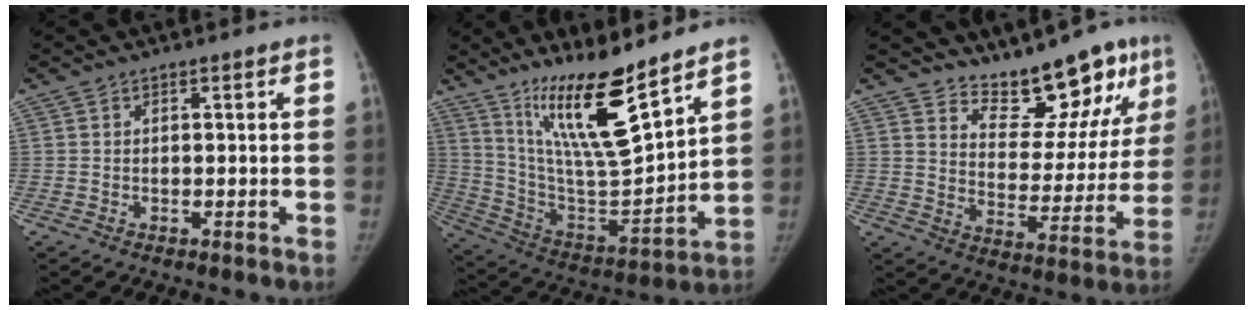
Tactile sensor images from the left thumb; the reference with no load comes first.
{"total": 19.1, "force": [13.2, 2.9, 13.5], "torque": [-0.207, -0.087, 0.250]}
{"total": 14.9, "force": [12.1, 5.7, 6.4], "torque": [-0.033, -0.092, 0.180]}